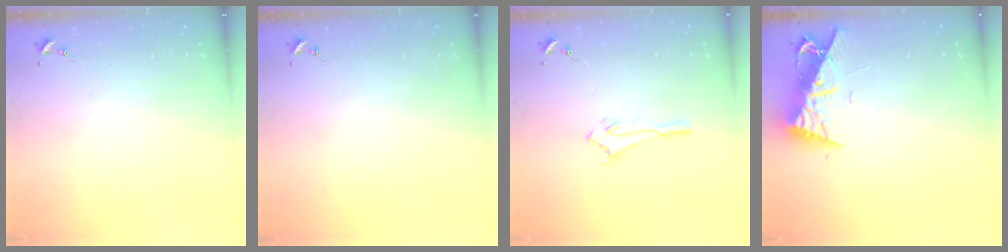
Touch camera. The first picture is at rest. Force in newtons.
{"total": 0.0}
{"total": 2.8, "press": 2.8, "slide": 0.3}
{"total": 9.7, "press": 9.7, "slide": 0.7}